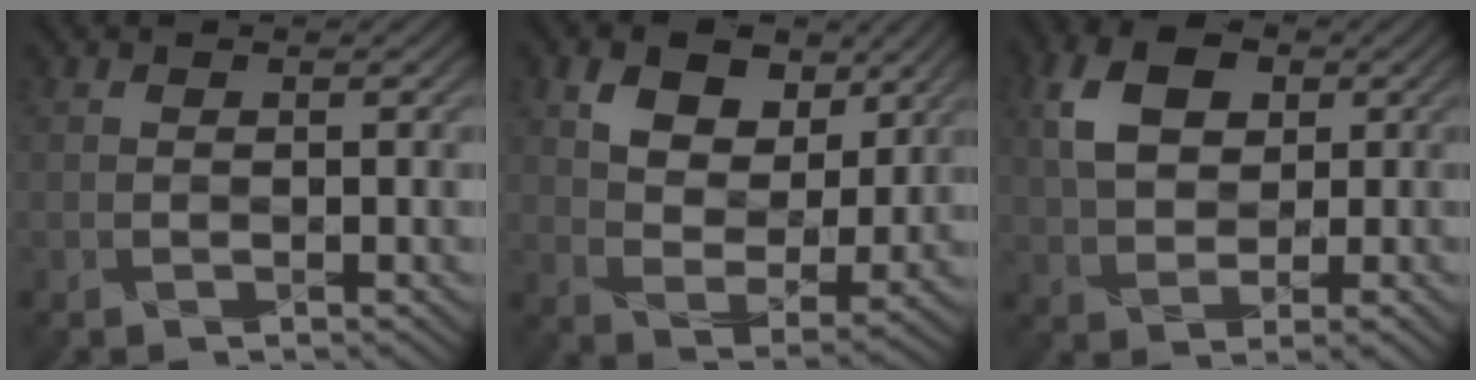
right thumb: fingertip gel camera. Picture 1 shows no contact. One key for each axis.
{"total": 9.3, "fx": 4.9, "fy": 5.7, "fz": 5.5, "tx": -0.111, "ty": -0.008, "tz": 0.087}
{"total": 7.0, "fx": 2.1, "fy": 4.7, "fz": 4.8, "tx": -0.099, "ty": 0.011, "tz": 0.036}